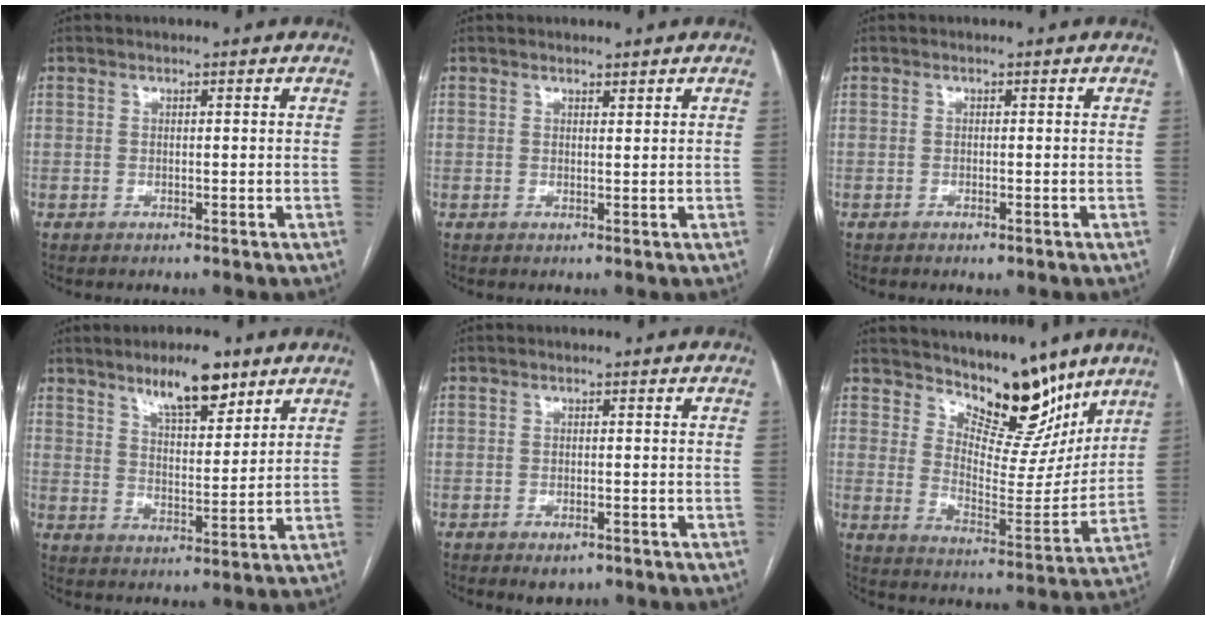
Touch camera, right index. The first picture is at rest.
{"total": 1.0, "force": [0.9, 0.1, 0.3], "torque": [-0.008, -0.003, 0.015]}
{"total": 0.0}
{"total": 9.2, "force": [6.5, 2.6, 6.0], "torque": [-0.099, -0.003, 0.111]}
{"total": 2.2, "force": [-1.3, 1.2, 1.3], "torque": [-0.015, -0.001, -0.009]}
{"total": 13.0, "force": [10.6, 4.9, 5.9], "torque": [-0.081, -0.021, 0.167]}